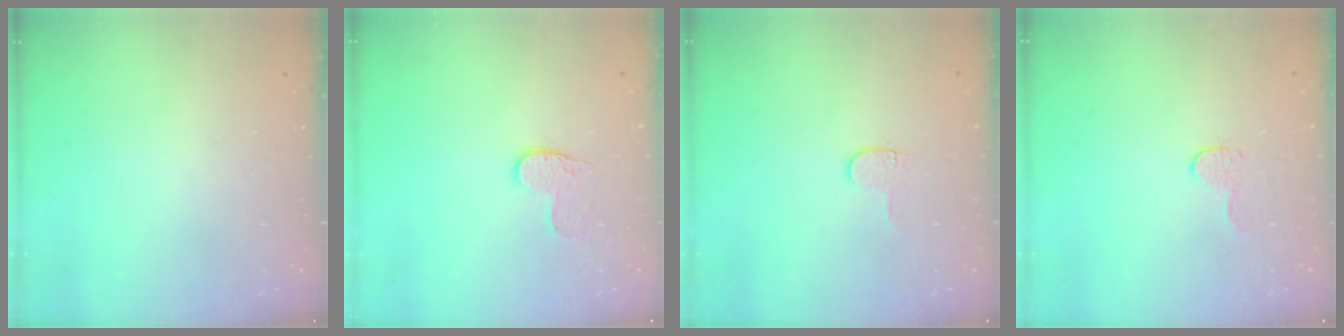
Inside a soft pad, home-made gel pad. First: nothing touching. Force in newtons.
{"total": 6.4, "press": 6.4, "slide": 0.6}
{"total": 3.4, "press": 3.4, "slide": 0.4}
{"total": 5.7, "press": 5.7, "slide": 0.3}